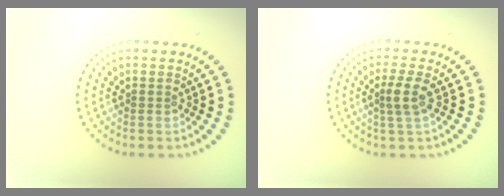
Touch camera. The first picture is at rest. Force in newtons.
{"total": 2.0, "press": 1.6, "slide": 1.2}